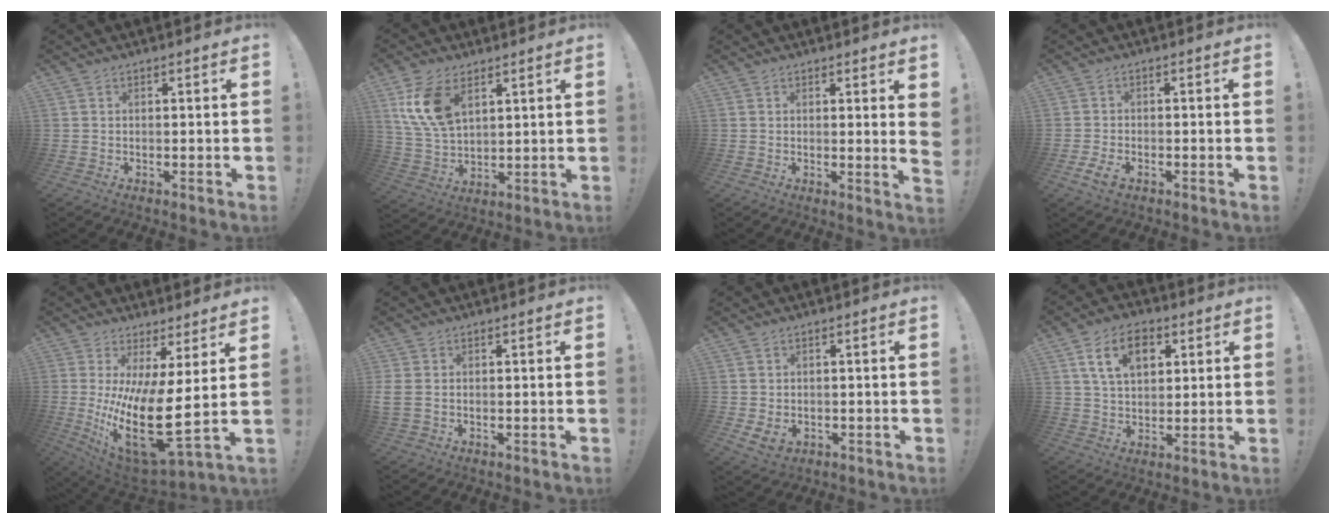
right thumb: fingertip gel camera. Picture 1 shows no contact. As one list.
[{"total": 12.2, "force": [5.7, 7.0, 8.2], "torque": [-0.174, -0.009, 0.107]}, {"total": 3.3, "force": [1.6, -0.2, 2.8], "torque": [-0.026, -0.024, 0.024]}, {"total": 4.3, "force": [-2.3, 2.0, 2.9], "torque": [-0.067, 0.003, -0.040]}, {"total": 18.8, "force": [-0.6, 5.1, 18.1], "torque": [-0.351, -0.035, -0.003]}, {"total": 2.1, "force": [0.2, 1.2, 1.7], "torque": [-0.029, 0.002, 0.006]}, {"total": 4.1, "force": [-0.1, 3.0, 2.8], "torque": [-0.048, -0.004, -0.001]}, {"total": 12.4, "force": [5.0, 7.8, 8.2], "torque": [-0.137, 0.007, 0.094]}]